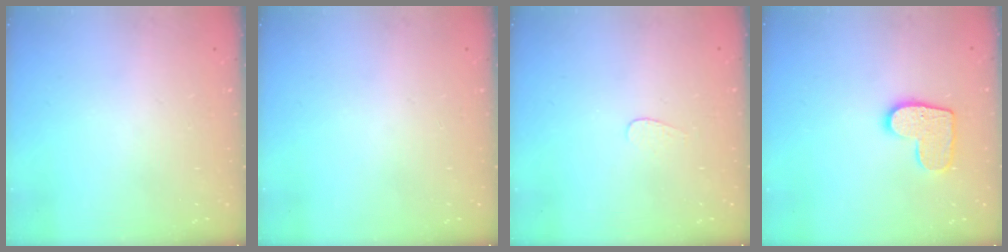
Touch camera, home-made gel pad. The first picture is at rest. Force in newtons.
{"total": 0.0}
{"total": 3.5, "press": 3.5, "slide": 0.3}
{"total": 10.9, "press": 10.9, "slide": 0.6}